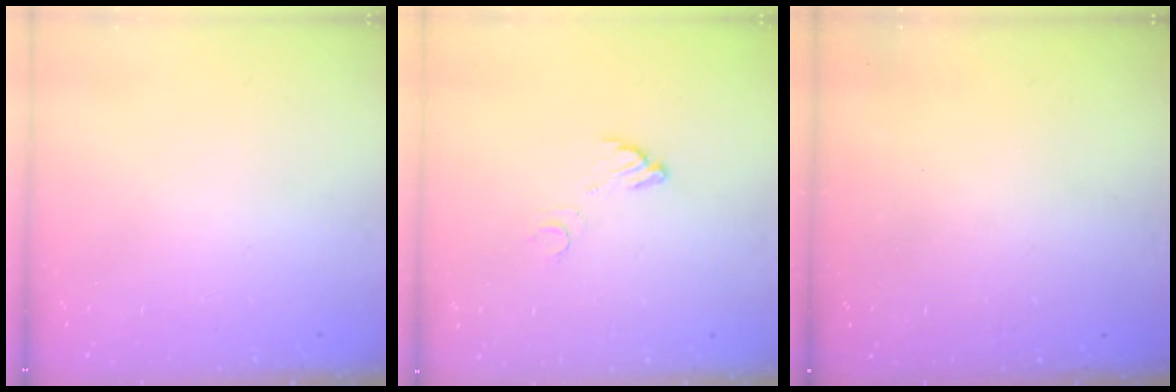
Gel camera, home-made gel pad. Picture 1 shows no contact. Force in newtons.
{"total": 3.5, "press": 3.5, "slide": 0.2}
{"total": 3.2, "press": 3.2, "slide": 0.1}